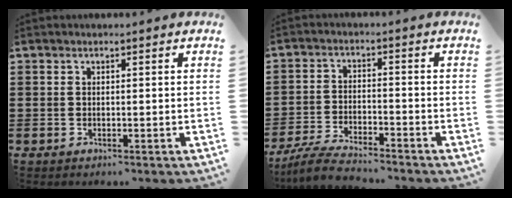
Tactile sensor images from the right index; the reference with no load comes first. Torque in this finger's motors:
{"motor_torque": [-1.05, 1.09, 0.00, -0.03]}